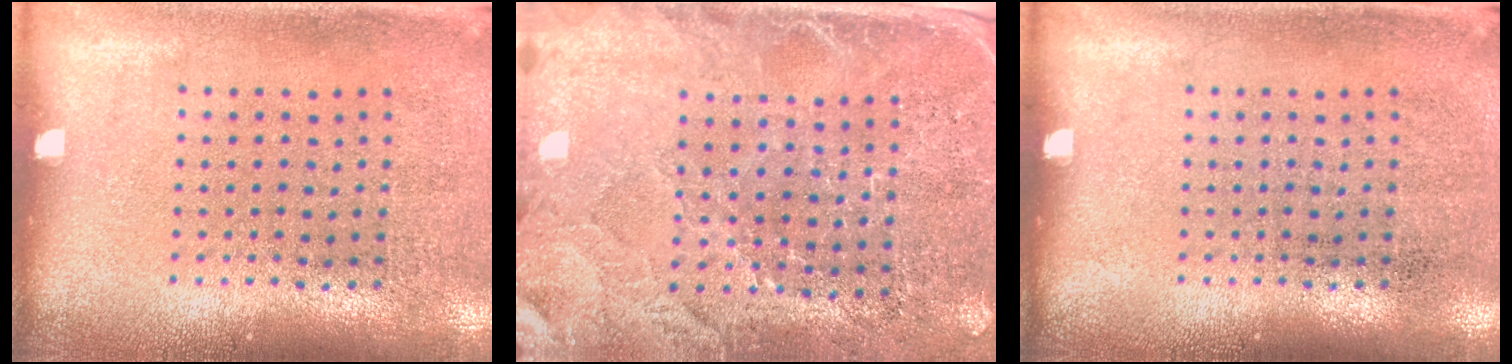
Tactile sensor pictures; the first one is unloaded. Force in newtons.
{"total": 2.9, "press": 2.7, "slide": 1.1}
{"total": 0.0}